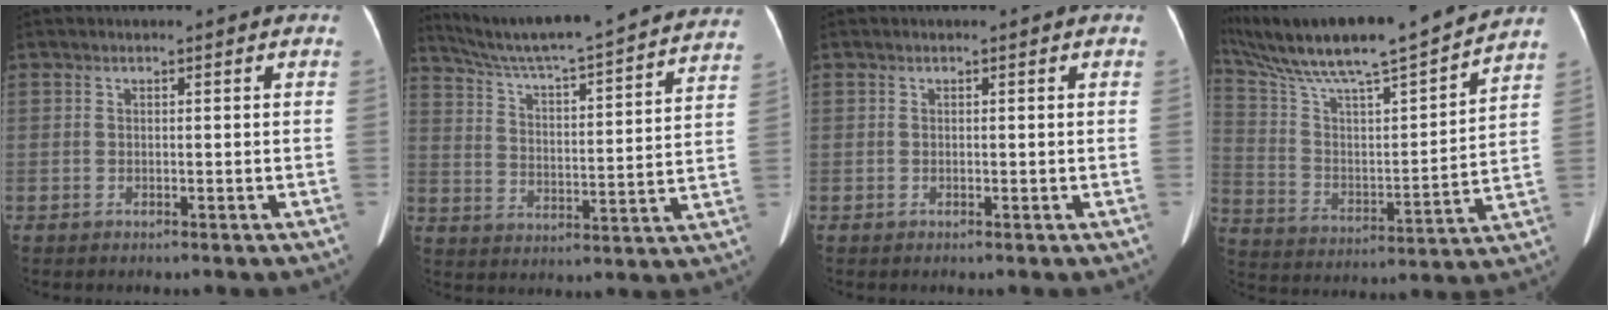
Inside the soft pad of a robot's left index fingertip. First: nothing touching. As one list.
[{"total": 29.6, "force": [27.0, 1.5, 12.1], "torque": [-0.196, -0.048, 0.353]}, {"total": 0.0}, {"total": 23.5, "force": [20.2, 0.7, 12.0], "torque": [-0.220, 0.006, 0.331]}]